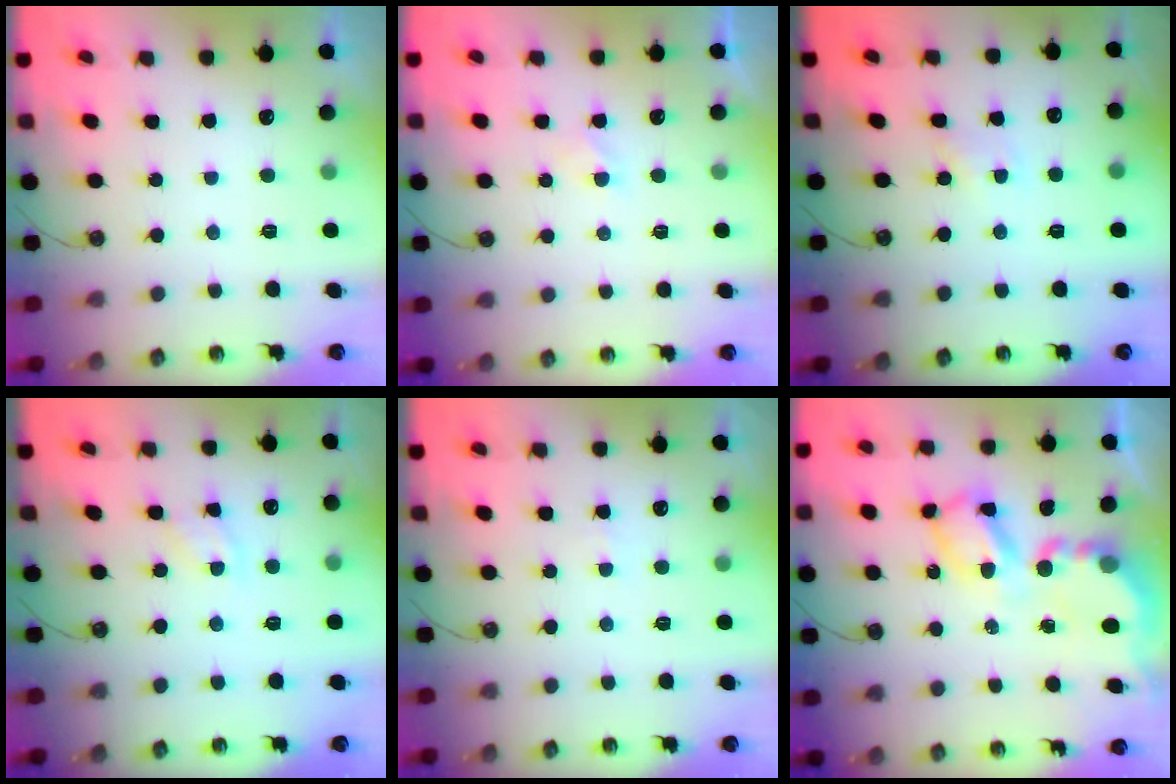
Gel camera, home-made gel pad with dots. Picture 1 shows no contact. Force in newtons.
{"total": 1.5, "press": 1.4, "slide": 0.4}
{"total": 3.6, "press": 3.5, "slide": 0.4}
{"total": 5.1, "press": 5.1, "slide": 0.5}
{"total": 3.7, "press": 3.7, "slide": 0.5}
{"total": 10.8, "press": 10.7, "slide": 0.8}